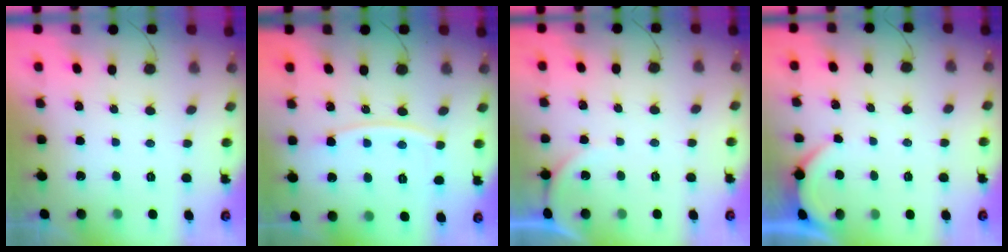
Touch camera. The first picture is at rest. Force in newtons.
{"total": 8.9, "press": 8.8, "slide": 1.1}
{"total": 3.2, "press": 3.2, "slide": 0.5}
{"total": 1.9, "press": 1.9, "slide": 0.2}